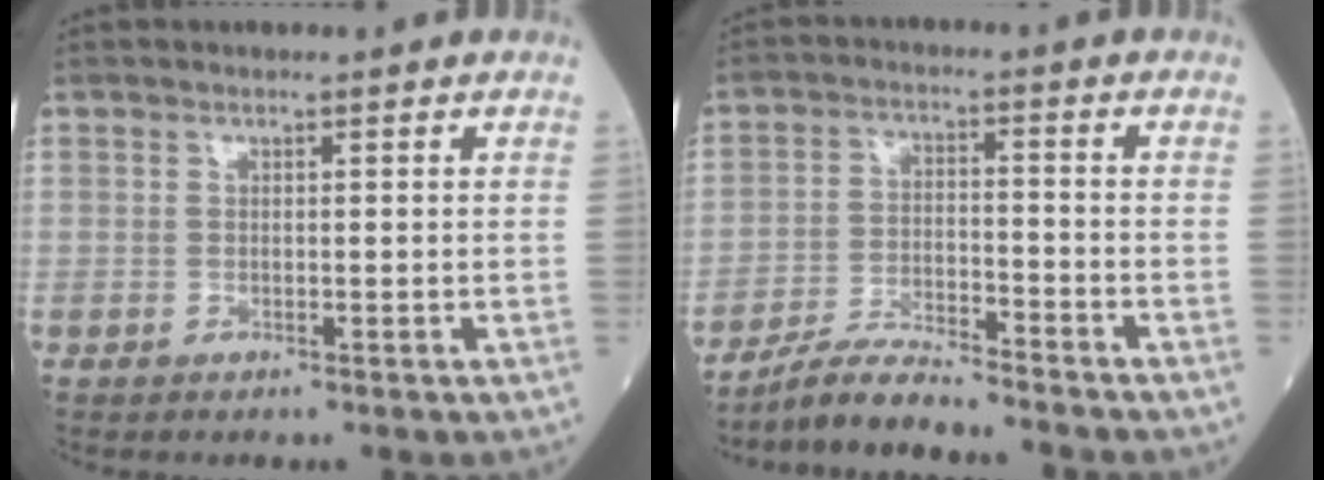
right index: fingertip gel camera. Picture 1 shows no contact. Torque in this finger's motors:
{"motor_torque": [-0.18, -0.33, 0.14, 0.01]}